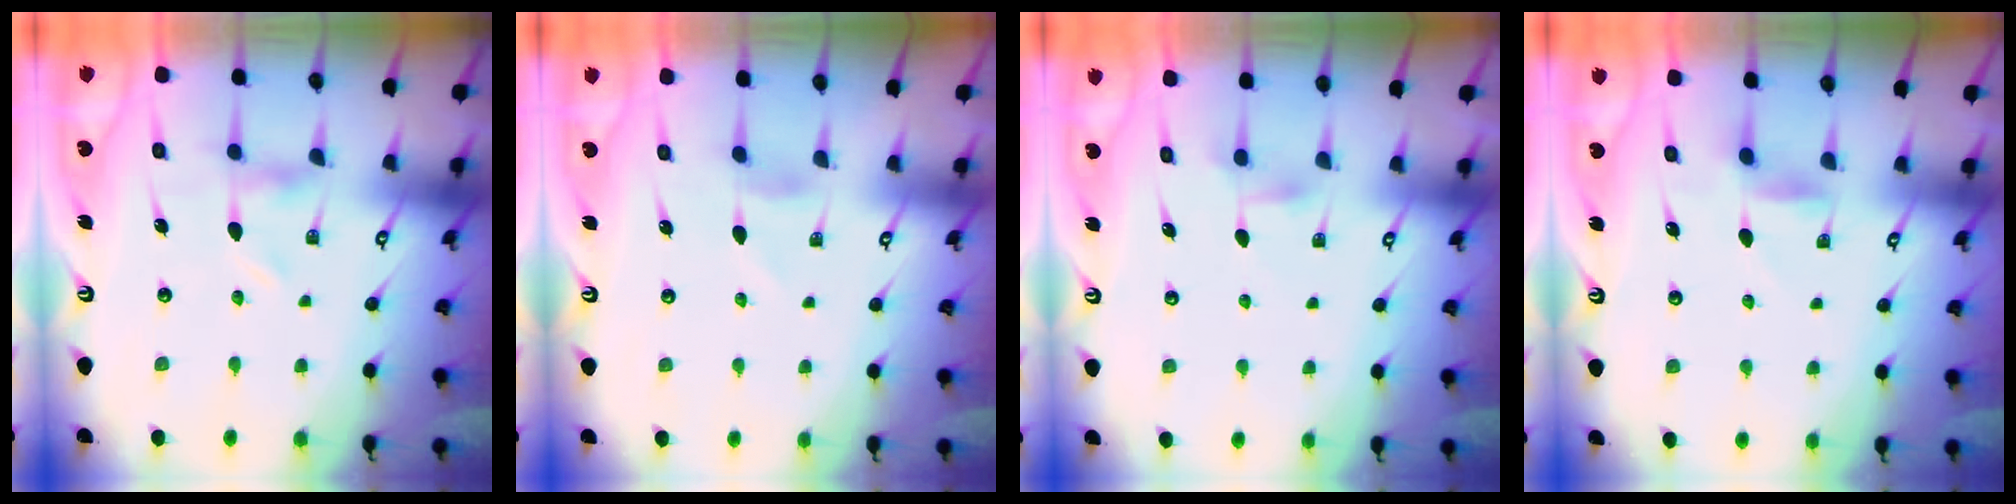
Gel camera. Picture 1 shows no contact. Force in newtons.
{"total": 1.3, "press": 1.3, "slide": 0.2}
{"total": 3.0, "press": 3.0, "slide": 0.5}
{"total": 3.0, "press": 3.0, "slide": 0.4}